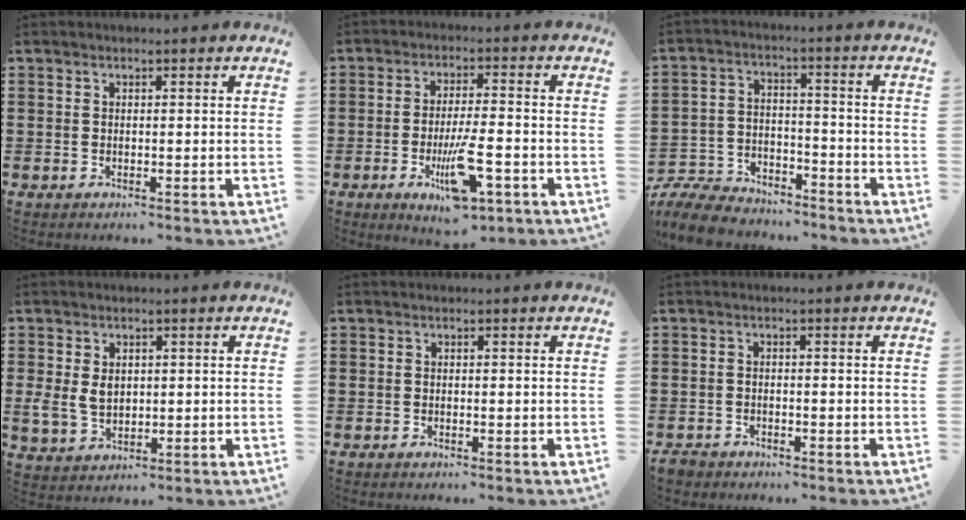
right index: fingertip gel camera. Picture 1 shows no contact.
{"total": 9.3, "force": [-3.9, 2.6, 8.0], "torque": [-0.151, -0.005, -0.066]}
{"total": 8.7, "force": [-8.4, 2.0, 1.6], "torque": [-0.044, 0.020, -0.168]}
{"total": 4.3, "force": [0.4, 3.3, 2.8], "torque": [-0.077, 0.005, 0.003]}
{"total": 0.0}
{"total": 1.7, "force": [-1.5, 0.6, 0.1], "torque": [-0.014, 0.001, -0.036]}